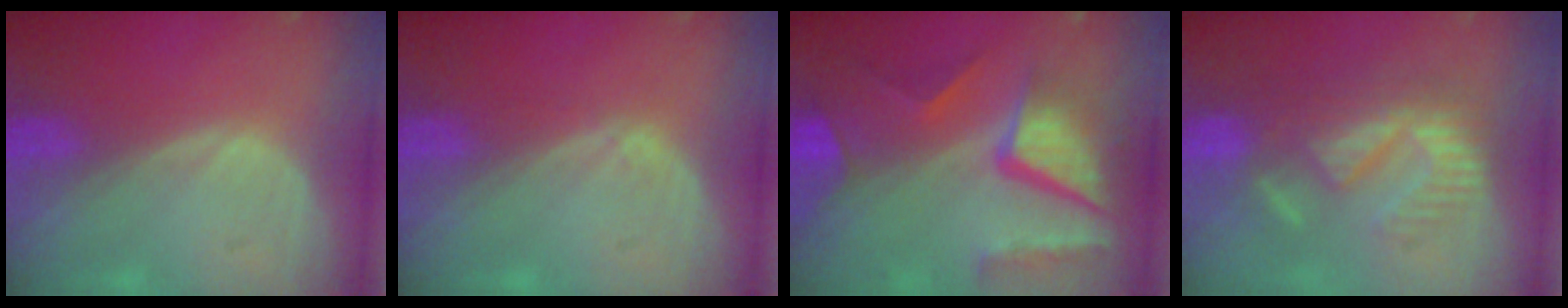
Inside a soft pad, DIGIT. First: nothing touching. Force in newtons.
{"total": 0.7, "press": 0.6, "slide": 0.2}
{"total": 11.2, "press": 9.2, "slide": 6.4}
{"total": 8.7, "press": 8.5, "slide": 1.7}